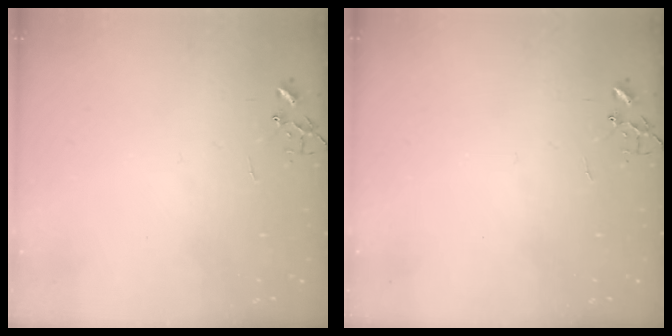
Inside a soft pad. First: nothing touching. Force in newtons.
{"total": 0.0}